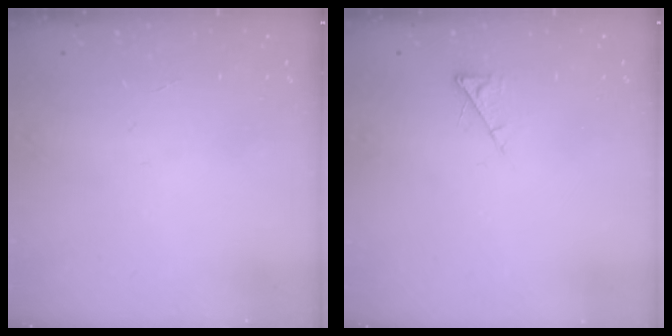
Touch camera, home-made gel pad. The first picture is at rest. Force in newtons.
{"total": 4.2, "press": 4.1, "slide": 0.6}